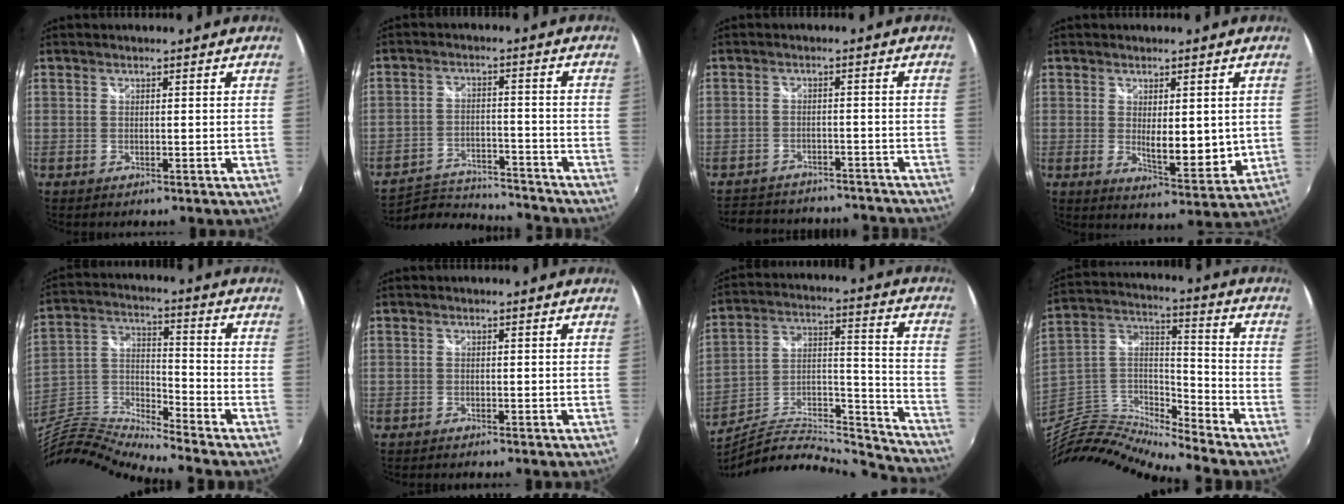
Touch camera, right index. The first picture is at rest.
{"total": 14.8, "force": [-14.0, 2.9, 3.9], "torque": [-0.096, 0.002, -0.212]}
{"total": 16.3, "force": [-14.4, 5.6, 5.2], "torque": [-0.115, 0.023, -0.181]}
{"total": 8.1, "force": [0.8, 3.2, 7.4], "torque": [-0.116, -0.022, 0.022]}
{"total": 11.7, "force": [-10.5, 0.1, 5.0], "torque": [-0.124, 0.005, -0.222]}
{"total": 0.9, "force": [-0.8, 0.2, 0.2], "torque": [-0.006, -0.005, -0.016]}
{"total": 21.0, "force": [-19.3, 3.8, 7.5], "torque": [-0.112, 0.012, -0.304]}
{"total": 15.8, "force": [-14.6, 1.2, 5.9], "torque": [-0.133, 0.007, -0.296]}